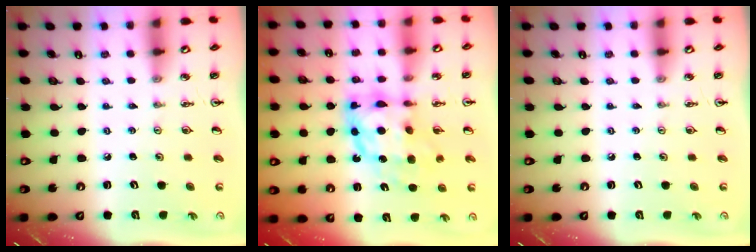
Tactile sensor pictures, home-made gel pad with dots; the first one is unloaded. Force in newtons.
{"total": 11.5, "press": 11.4, "slide": 0.9}
{"total": 0.0}